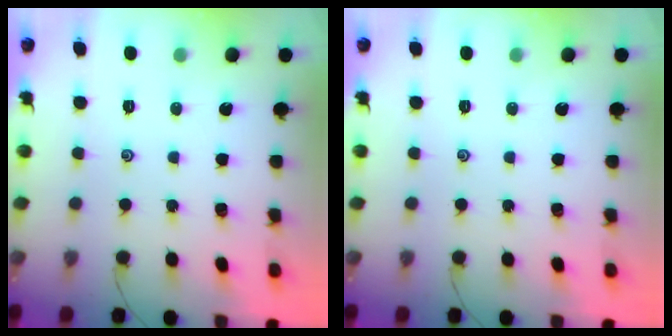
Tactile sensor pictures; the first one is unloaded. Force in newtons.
{"total": 0.0}